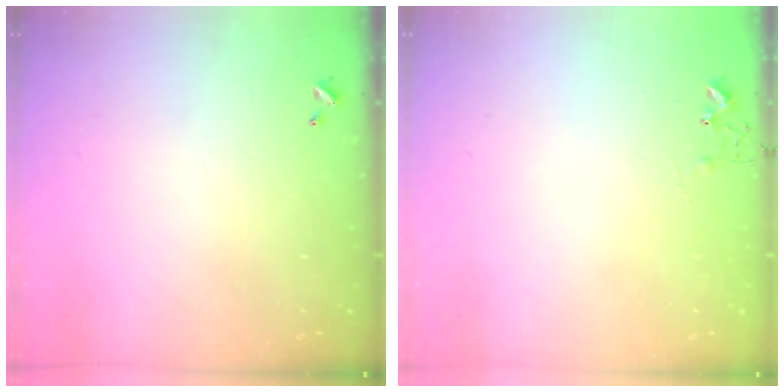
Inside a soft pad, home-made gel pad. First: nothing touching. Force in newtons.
{"total": 5.4, "press": 5.4, "slide": 0.7}